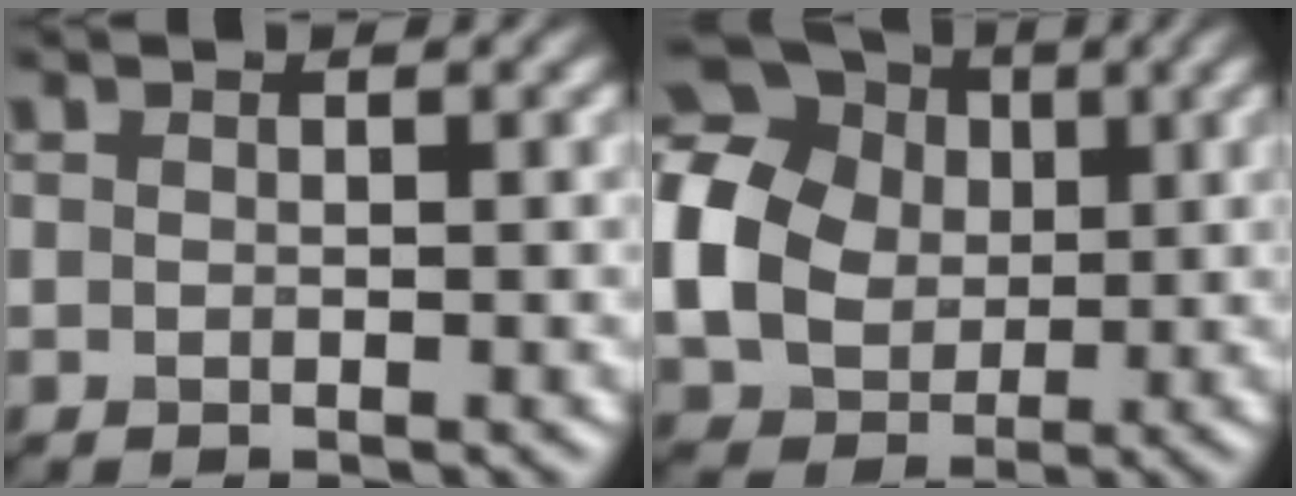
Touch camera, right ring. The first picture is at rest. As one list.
[{"total": 14.4, "force": [1.8, 12.3, 7.2], "torque": [-0.189, 0.015, 0.016]}]